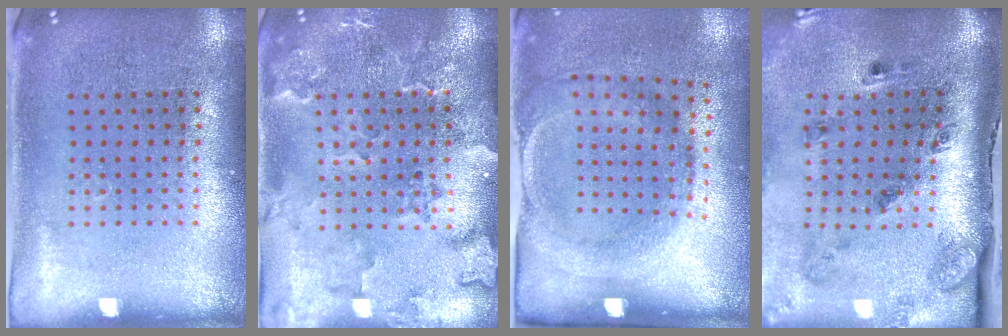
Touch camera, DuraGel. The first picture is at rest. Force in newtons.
{"total": 2.4, "press": 2.2, "slide": 0.9}
{"total": 1.9, "press": 1.2, "slide": 1.5}
{"total": 2.9, "press": 1.8, "slide": 2.3}